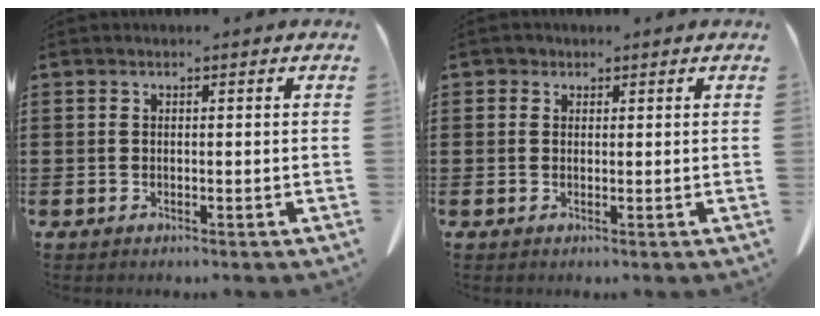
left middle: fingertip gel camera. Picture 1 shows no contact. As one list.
[{"total": 1.0, "force": [0.6, 0.8, 0.1], "torque": [-0.005, 0.005, 0.011]}]